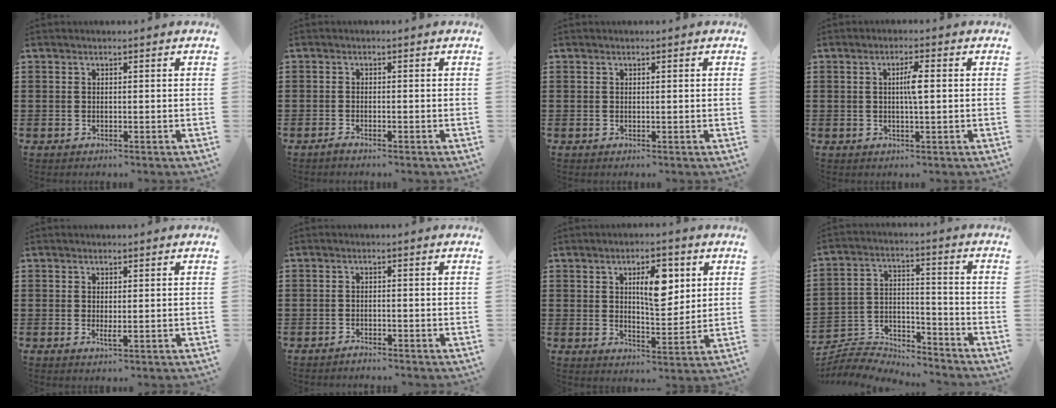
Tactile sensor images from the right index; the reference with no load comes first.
{"total": 0.8, "force": [-0.6, 0.0, 0.4], "torque": [-0.008, -0.003, -0.012]}
{"total": 0.0}
{"total": 3.1, "force": [0.2, 0.4, 3.1], "torque": [-0.058, 0.000, 0.001]}
{"total": 1.1, "force": [0.1, 0.2, 1.1], "torque": [-0.021, -0.002, 0.003]}
{"total": 1.3, "force": [-1.3, 0.0, 0.0], "torque": [-0.004, 0.001, -0.026]}
{"total": 7.3, "force": [2.6, 3.1, 6.1], "torque": [-0.089, -0.006, 0.034]}
{"total": 6.2, "force": [-6.0, 1.2, 1.0], "torque": [-0.035, 0.002, -0.125]}